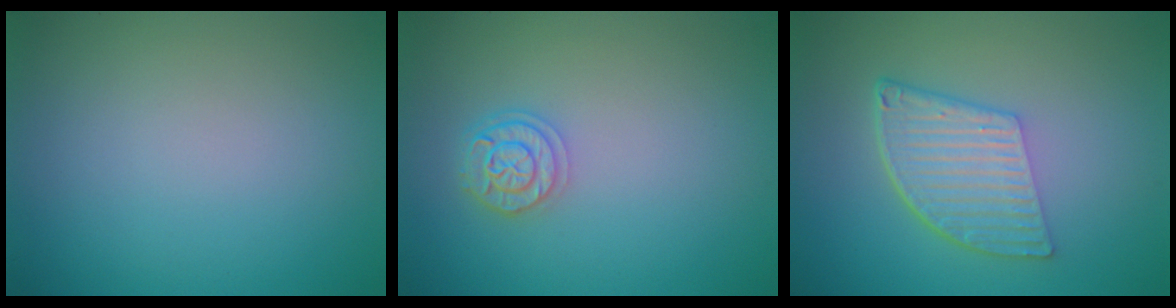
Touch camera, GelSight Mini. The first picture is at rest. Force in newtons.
{"total": 2.5, "press": 2.1, "slide": 1.3}
{"total": 5.9, "press": 3.9, "slide": 4.4}